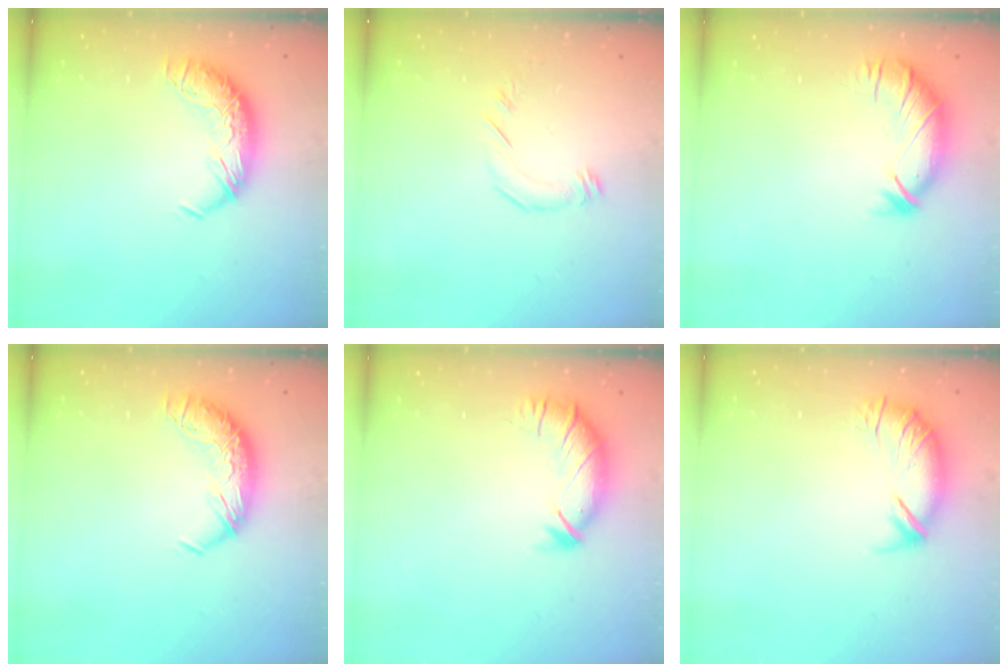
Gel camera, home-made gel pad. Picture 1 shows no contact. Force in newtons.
{"total": 5.8, "press": 5.8, "slide": 0.4}
{"total": 2.8, "press": 2.3, "slide": 1.6}
{"total": 0.0}
{"total": 3.1, "press": 2.5, "slide": 1.9}
{"total": 3.8, "press": 3.4, "slide": 1.8}